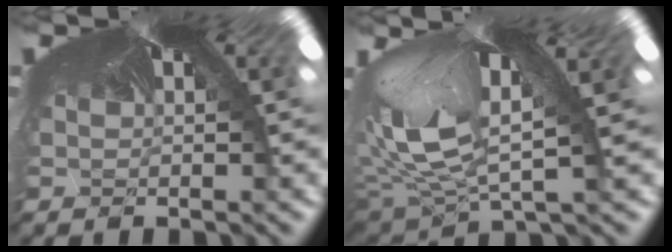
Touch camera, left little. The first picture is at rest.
{"total": 4.0, "force": [-3.7, 1.5, 0.1], "torque": [-0.066, -0.076, -0.021]}